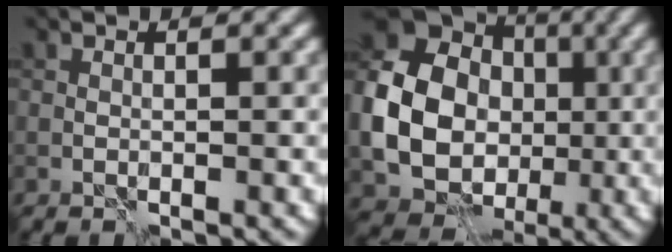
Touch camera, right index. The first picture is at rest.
{"total": 12.9, "force": [-0.5, 10.9, 6.9], "torque": [-0.145, -0.008, -0.022]}